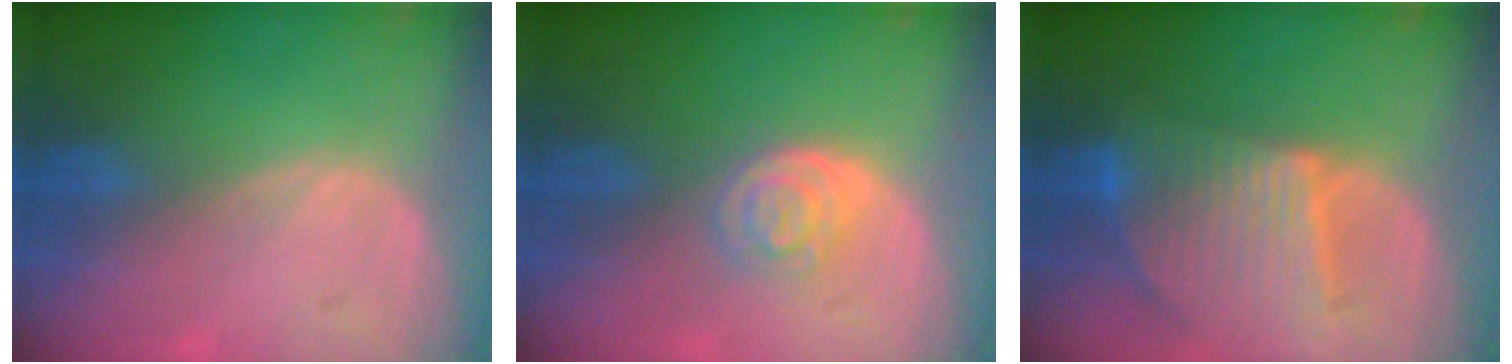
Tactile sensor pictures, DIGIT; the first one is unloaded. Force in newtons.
{"total": 4.1, "press": 3.7, "slide": 1.9}
{"total": 9.5, "press": 8.3, "slide": 4.7}